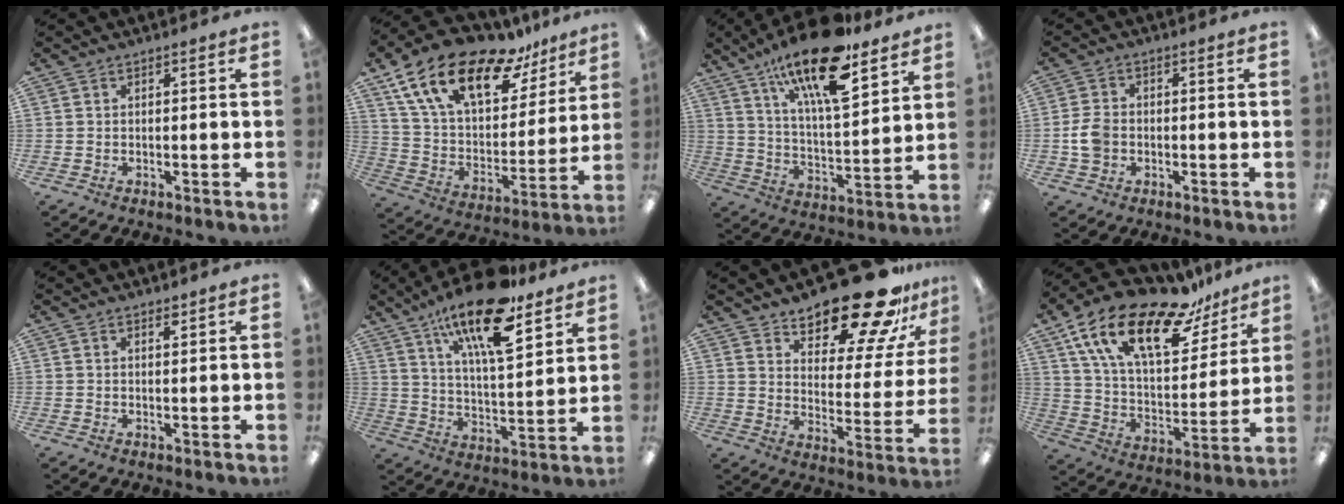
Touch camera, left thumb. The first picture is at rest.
{"total": 21.2, "force": [14.0, 9.8, 12.5], "torque": [-0.236, -0.079, 0.249]}
{"total": 20.8, "force": [14.4, 6.5, 13.6], "torque": [-0.228, -0.083, 0.239]}
{"total": 5.6, "force": [-0.9, 4.4, 3.4], "torque": [-0.073, 0.007, -0.016]}
{"total": 1.4, "force": [1.2, 0.5, 0.5], "torque": [-0.005, -0.004, 0.022]}
{"total": 19.9, "force": [13.8, 6.1, 13.0], "torque": [-0.226, -0.074, 0.230]}
{"total": 21.6, "force": [17.9, 6.7, 10.1], "torque": [-0.135, -0.129, 0.295]}
{"total": 23.1, "force": [15.0, 9.7, 14.7], "torque": [-0.266, -0.082, 0.258]}